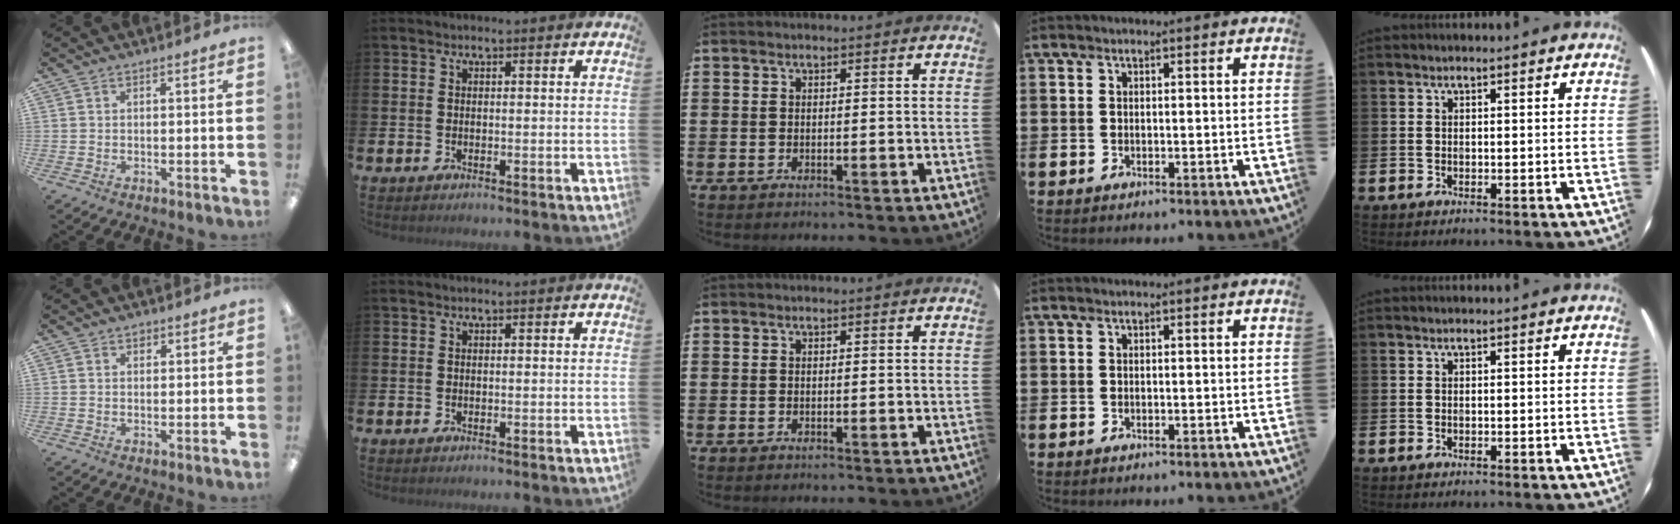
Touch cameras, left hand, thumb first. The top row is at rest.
{"thumb": {"total": 1.3, "force": [0.8, 0.8, 0.6], "torque": [-0.005, -0.003, 0.013]}}